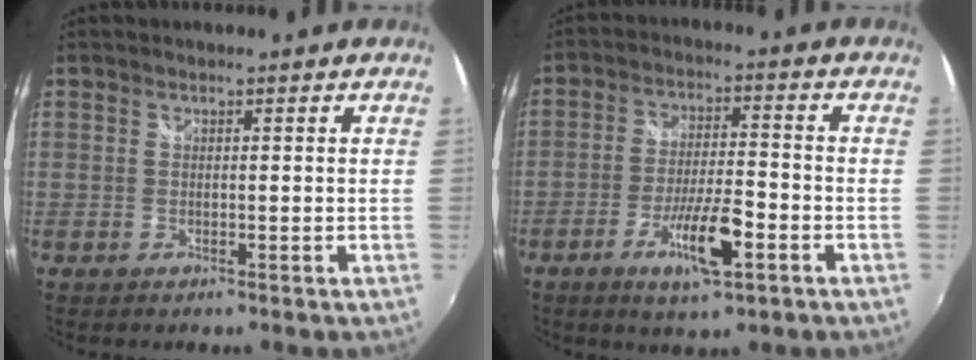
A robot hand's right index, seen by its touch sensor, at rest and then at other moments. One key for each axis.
{"total": 10.1, "fx": -4.8, "fy": 2.1, "fz": 8.7, "tx": -0.170, "ty": -0.013, "tz": -0.081}